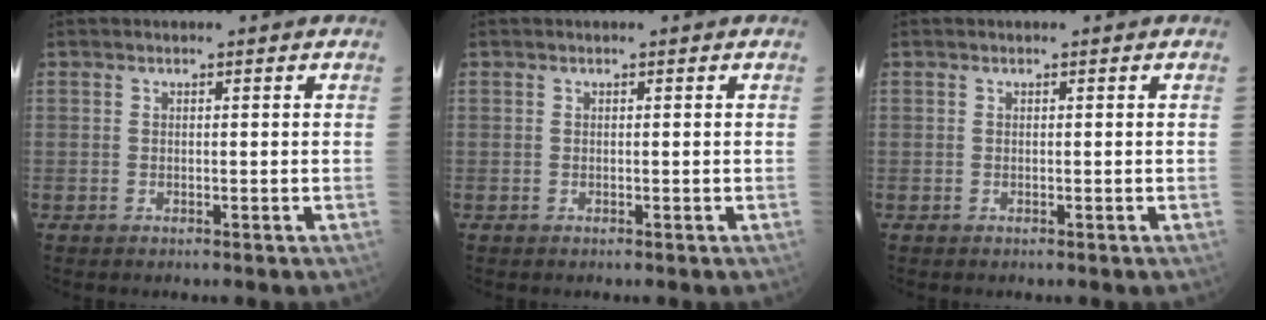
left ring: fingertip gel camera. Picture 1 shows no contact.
{"total": 0.0}
{"total": 0.0}